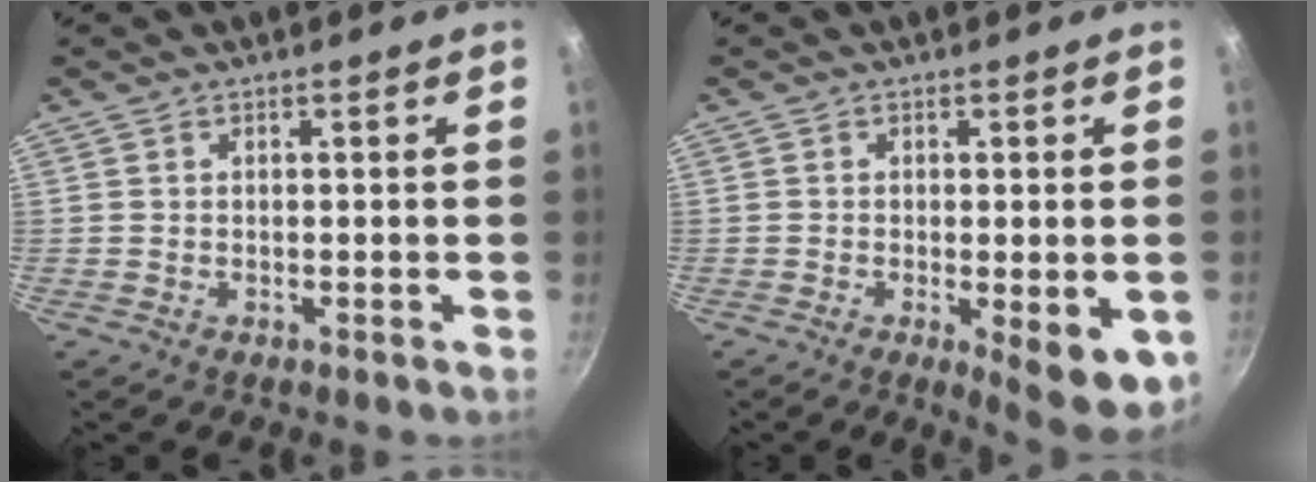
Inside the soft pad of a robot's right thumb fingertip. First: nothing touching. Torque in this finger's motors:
{"motor_torque": [-0.26, 0.44, 0.09, 0.02, 0.20]}